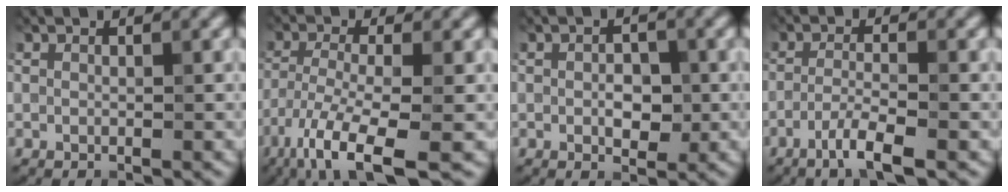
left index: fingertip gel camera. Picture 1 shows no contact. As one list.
[{"total": 8.0, "force": [-5.0, 1.9, 6.0], "torque": [-0.113, -0.011, -0.099]}, {"total": 2.5, "force": [-0.2, 1.6, 1.9], "torque": [-0.030, -0.003, -0.003]}, {"total": 3.3, "force": [-1.9, 0.4, 2.7], "torque": [-0.049, 0.005, -0.045]}]